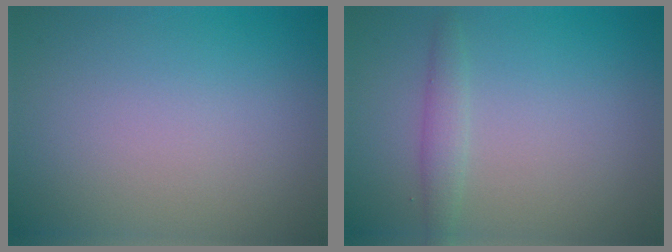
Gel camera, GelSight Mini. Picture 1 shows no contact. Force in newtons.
{"total": 1.7, "press": 1.7, "slide": 0.1}